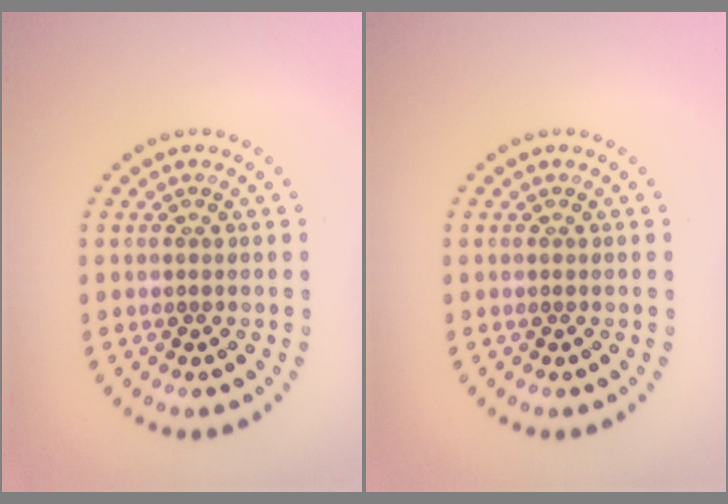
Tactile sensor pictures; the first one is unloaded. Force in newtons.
{"total": 0.0}